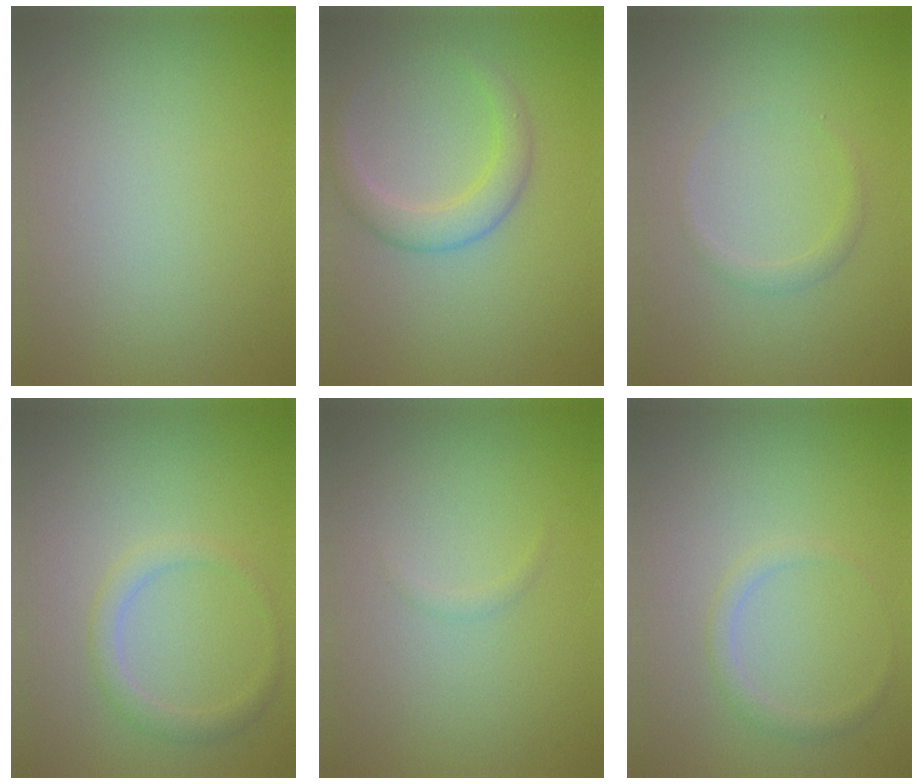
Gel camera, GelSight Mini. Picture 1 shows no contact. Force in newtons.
{"total": 3.1, "press": 3.1, "slide": 0.2}
{"total": 1.1, "press": 1.1, "slide": 0.0}
{"total": 1.9, "press": 1.9, "slide": 0.1}
{"total": 0.5, "press": 0.5, "slide": 0.0}
{"total": 1.3, "press": 1.3, "slide": 0.1}